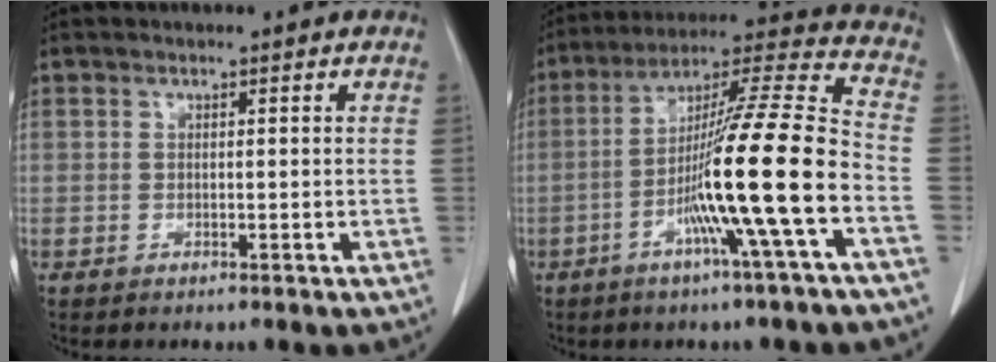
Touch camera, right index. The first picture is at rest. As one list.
[{"total": 17.1, "force": [-5.4, -1.4, 16.2], "torque": [-0.275, 0.002, -0.103]}]